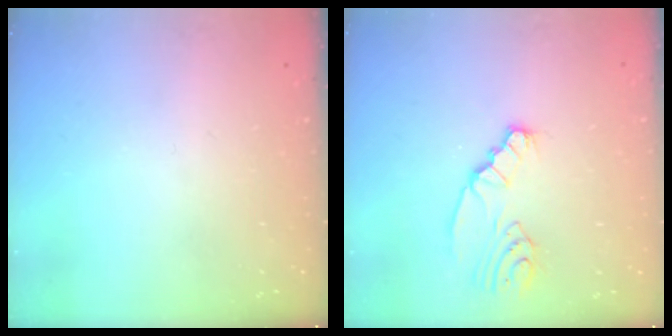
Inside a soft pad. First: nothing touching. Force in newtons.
{"total": 2.8, "press": 2.8, "slide": 0.3}